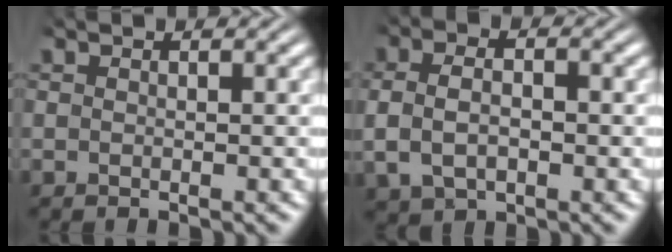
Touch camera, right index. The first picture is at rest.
{"total": 4.1, "force": [-0.1, 2.8, 3.0], "torque": [-0.069, 0.001, 0.005]}